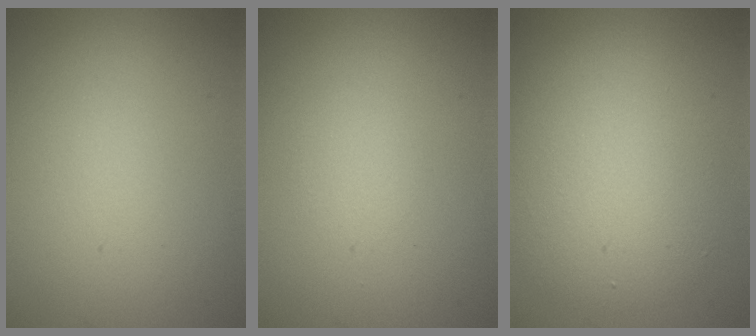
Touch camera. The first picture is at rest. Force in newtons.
{"total": 0.9, "press": 0.9, "slide": 0.1}
{"total": 6.1, "press": 6.1, "slide": 0.1}